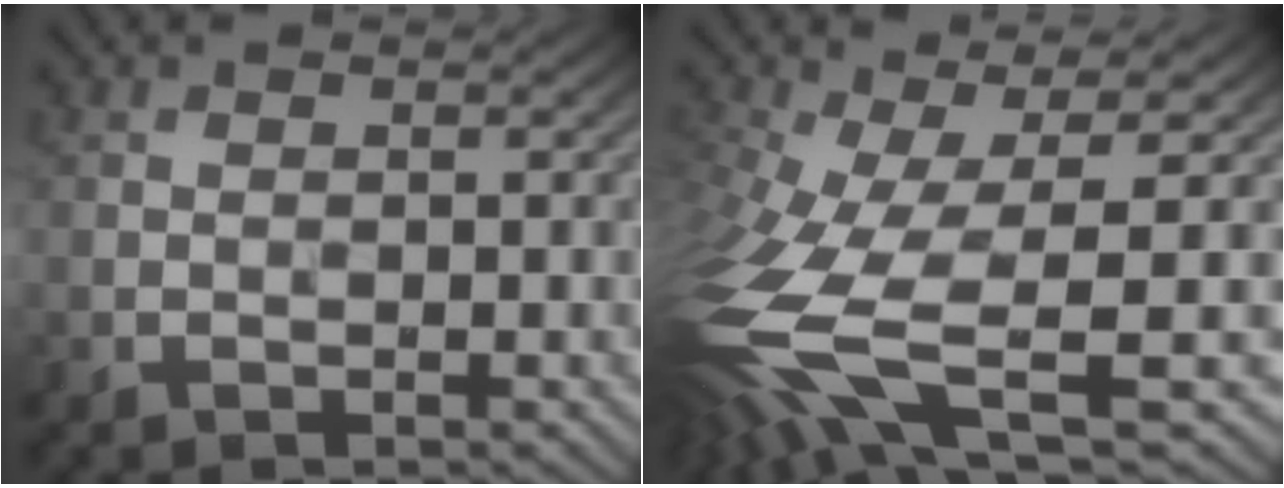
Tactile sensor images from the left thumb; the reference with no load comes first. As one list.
[{"total": 13.9, "force": [-3.5, 4.9, 12.5], "torque": [-0.303, -0.030, -0.047]}]